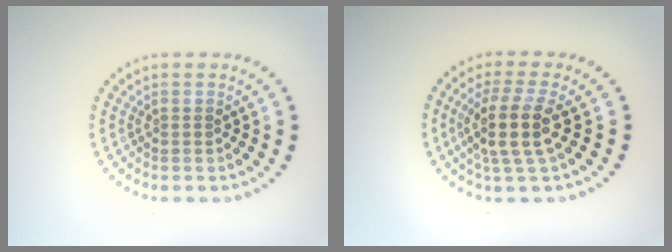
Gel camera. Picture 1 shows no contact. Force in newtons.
{"total": 4.0, "press": 3.2, "slide": 2.3}